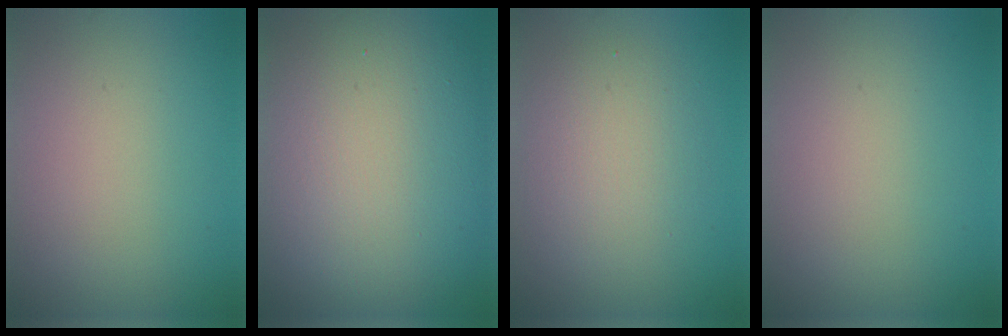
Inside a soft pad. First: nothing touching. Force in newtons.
{"total": 15.8, "press": 15.8, "slide": 0.9}
{"total": 3.9, "press": 3.9, "slide": 0.0}
{"total": 0.0}